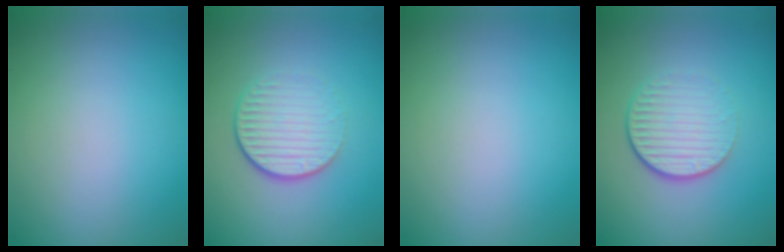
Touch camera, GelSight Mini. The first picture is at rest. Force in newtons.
{"total": 4.5, "press": 2.8, "slide": 3.5}
{"total": 0.0}
{"total": 4.5, "press": 2.8, "slide": 3.5}